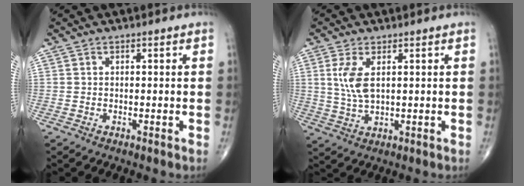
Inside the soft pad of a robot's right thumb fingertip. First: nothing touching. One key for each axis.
{"total": 6.0, "fx": 1.6, "fy": 2.6, "fz": 5.1, "tx": -0.115, "ty": -0.007, "tz": 0.040}